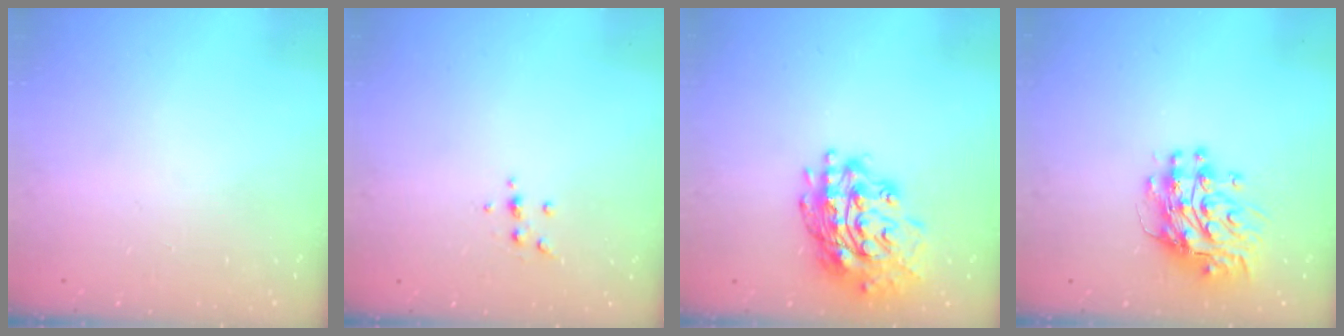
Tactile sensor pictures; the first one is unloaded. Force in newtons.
{"total": 3.6, "press": 3.5, "slide": 0.9}
{"total": 20.0, "press": 19.9, "slide": 2.0}
{"total": 10.7, "press": 10.7, "slide": 0.9}